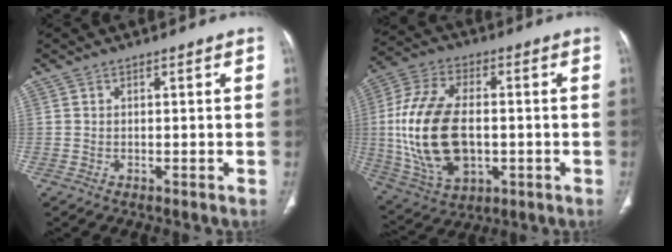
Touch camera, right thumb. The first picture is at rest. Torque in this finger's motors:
{"motor_torque": [-0.16, 1.30, 2.33, 0.13, 0.64]}